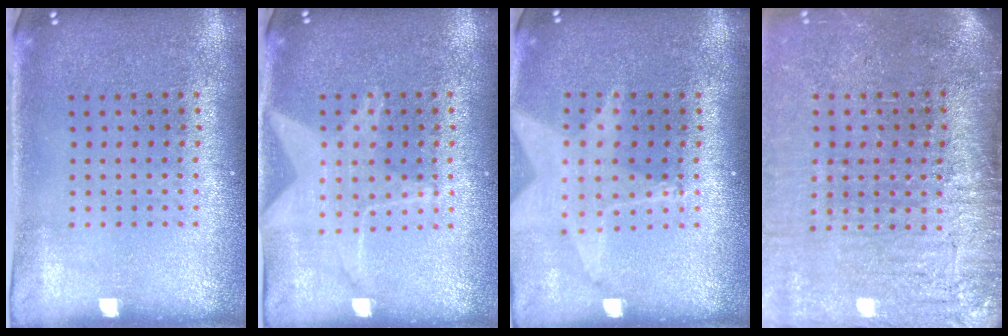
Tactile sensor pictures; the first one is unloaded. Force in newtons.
{"total": 1.3, "press": 1.3, "slide": 0.1}
{"total": 1.4, "press": 1.4, "slide": 0.3}
{"total": 4.2, "press": 3.5, "slide": 2.3}